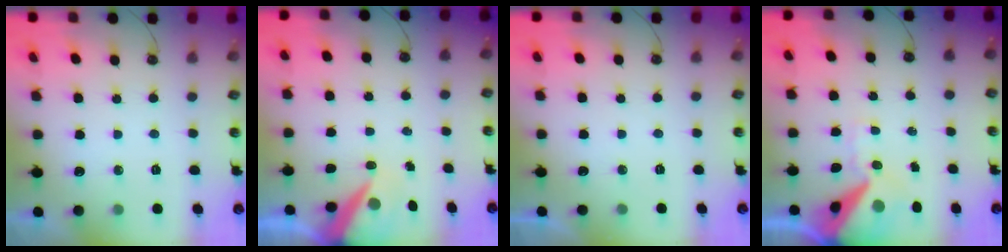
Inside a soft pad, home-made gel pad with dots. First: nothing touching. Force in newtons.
{"total": 8.0, "press": 8.0, "slide": 0.6}
{"total": 0.0}
{"total": 13.8, "press": 13.6, "slide": 2.0}